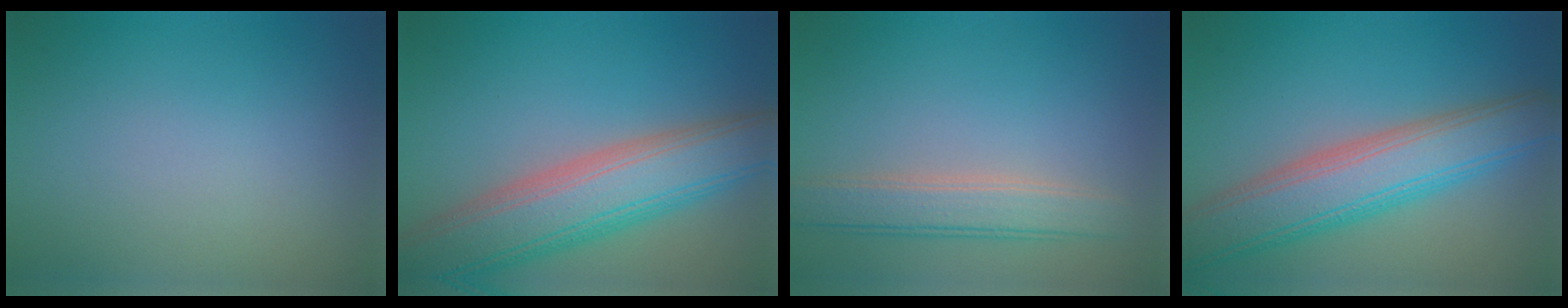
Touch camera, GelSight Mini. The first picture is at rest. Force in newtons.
{"total": 9.2, "press": 9.2, "slide": 0.8}
{"total": 3.7, "press": 3.7, "slide": 0.3}
{"total": 7.8, "press": 7.7, "slide": 0.4}